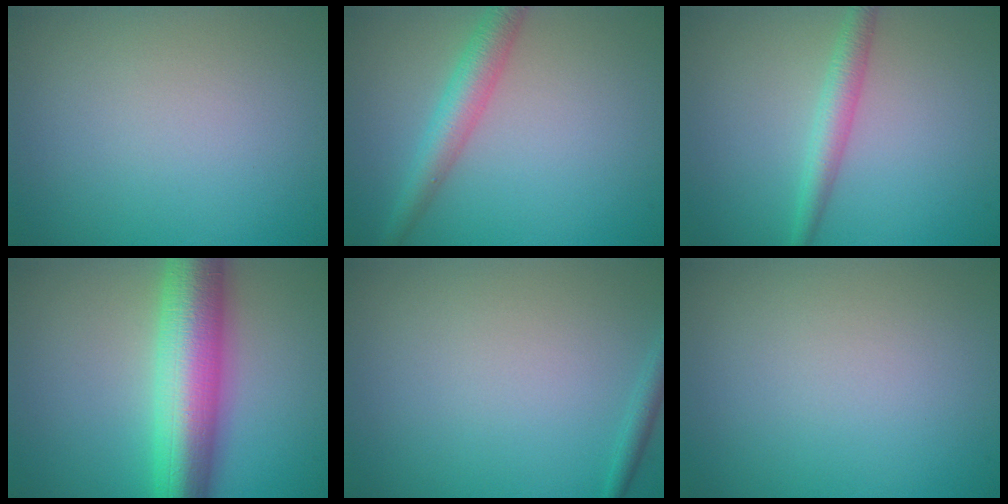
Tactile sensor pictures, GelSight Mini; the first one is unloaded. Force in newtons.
{"total": 3.6, "press": 3.6, "slide": 0.1}
{"total": 2.4, "press": 2.4, "slide": 0.0}
{"total": 9.9, "press": 9.9, "slide": 0.0}
{"total": 1.2, "press": 1.1, "slide": 0.1}
{"total": 0.0}